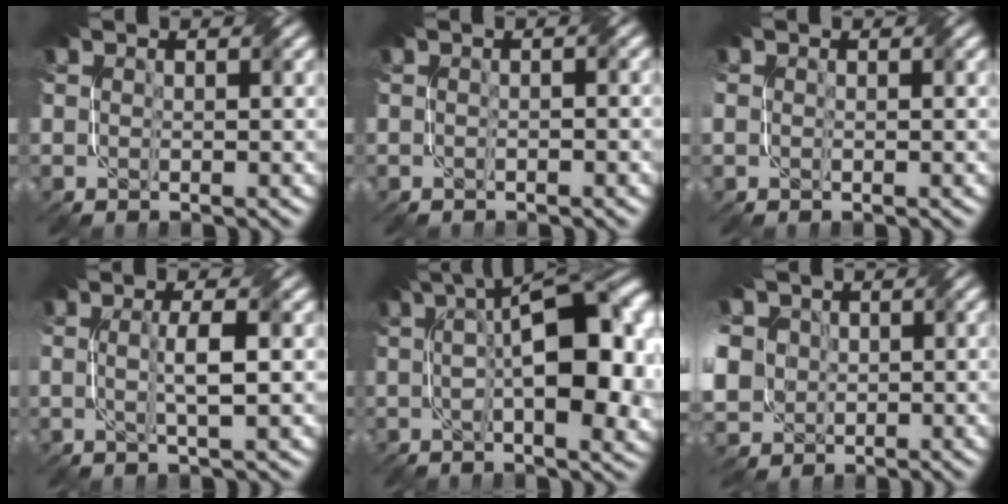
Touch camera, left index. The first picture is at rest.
{"total": 0.7, "force": [-0.6, 0.0, 0.5], "torque": [-0.010, -0.004, -0.015]}
{"total": 0.7, "force": [-0.1, 0.6, 0.3], "torque": [-0.004, -0.002, -0.001]}
{"total": 2.6, "force": [0.2, 0.3, 2.6], "torque": [-0.045, 0.006, 0.001]}
{"total": 13.8, "force": [1.8, 5.6, 12.5], "torque": [-0.173, 0.010, 0.030]}
{"total": 9.8, "force": [0.3, 8.5, 4.8], "torque": [-0.128, 0.002, -0.024]}